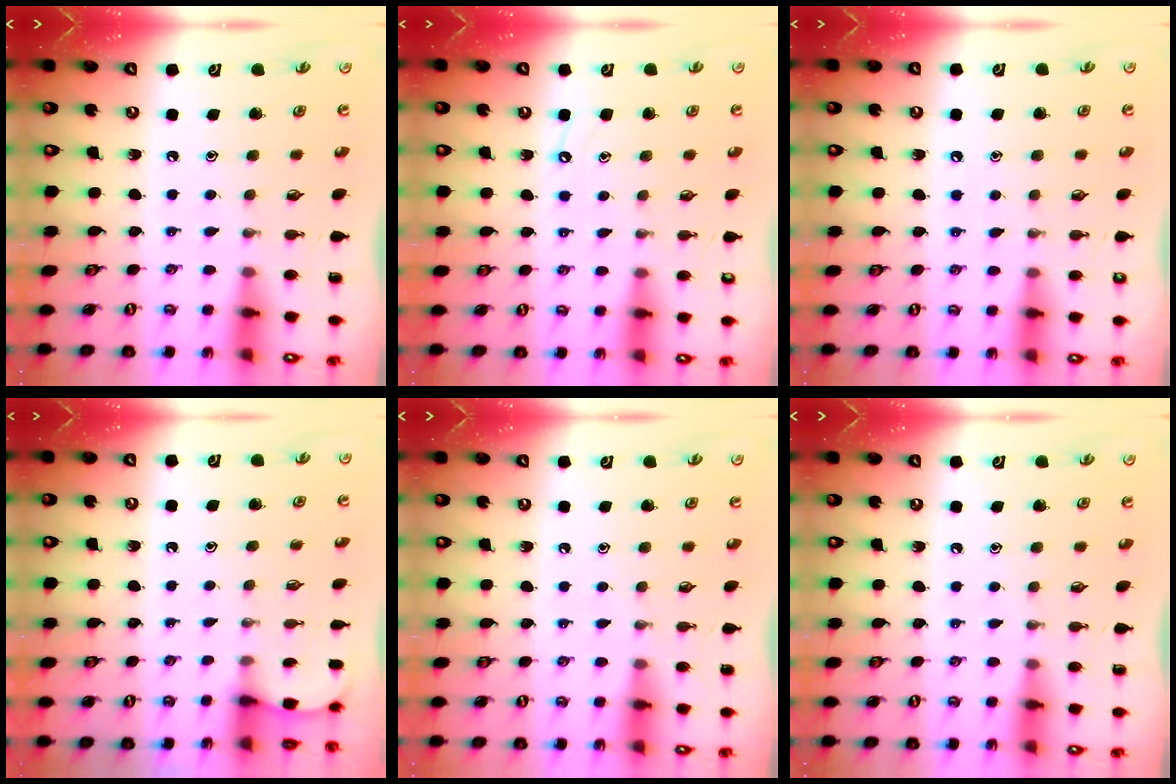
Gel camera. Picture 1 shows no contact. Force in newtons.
{"total": 4.4, "press": 4.4, "slide": 0.5}
{"total": 5.8, "press": 5.8, "slide": 0.8}
{"total": 1.7, "press": 1.6, "slide": 0.2}
{"total": 0.0}
{"total": 0.0}